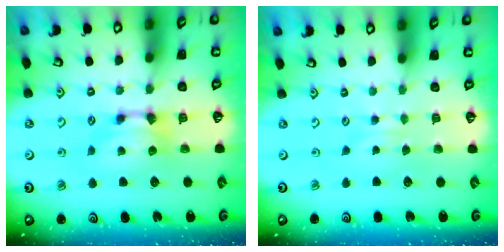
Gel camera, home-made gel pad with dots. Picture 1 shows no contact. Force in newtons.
{"total": 2.4, "press": 2.4, "slide": 0.2}